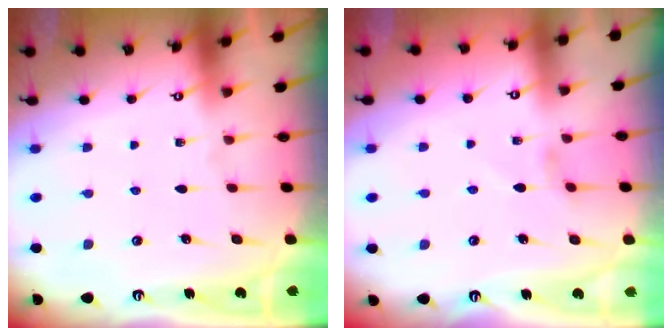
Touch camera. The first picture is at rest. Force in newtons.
{"total": 1.7, "press": 1.7, "slide": 0.3}